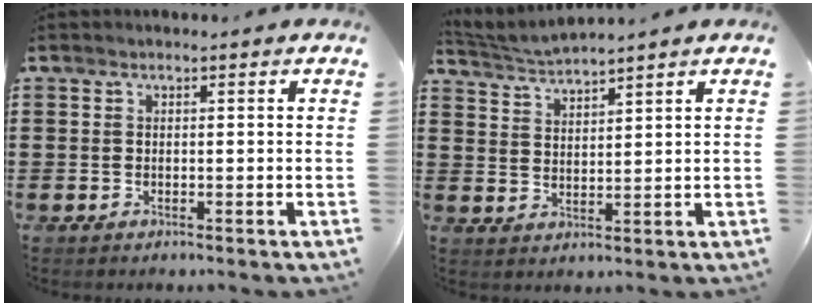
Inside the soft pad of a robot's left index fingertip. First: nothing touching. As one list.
[{"total": 2.9, "force": [2.9, -0.4, 0.2], "torque": [-0.016, -0.014, 0.051]}]